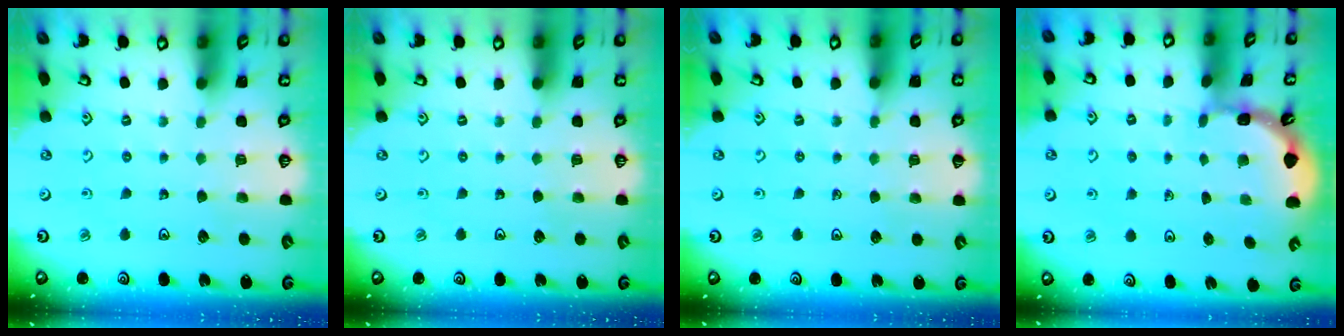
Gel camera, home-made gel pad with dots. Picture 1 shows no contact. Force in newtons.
{"total": 0.0}
{"total": 1.9, "press": 1.9, "slide": 0.3}
{"total": 1.8, "press": 1.8, "slide": 0.1}